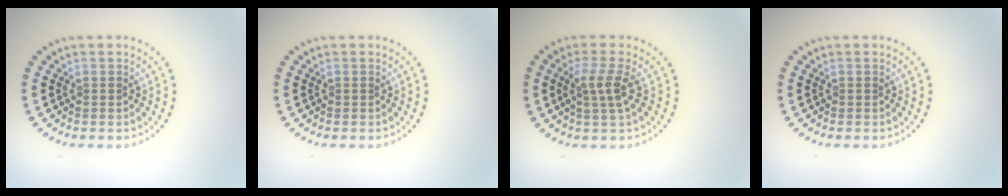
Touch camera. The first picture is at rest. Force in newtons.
{"total": 0.0}
{"total": 2.5, "press": 1.9, "slide": 1.6}
{"total": 0.0}